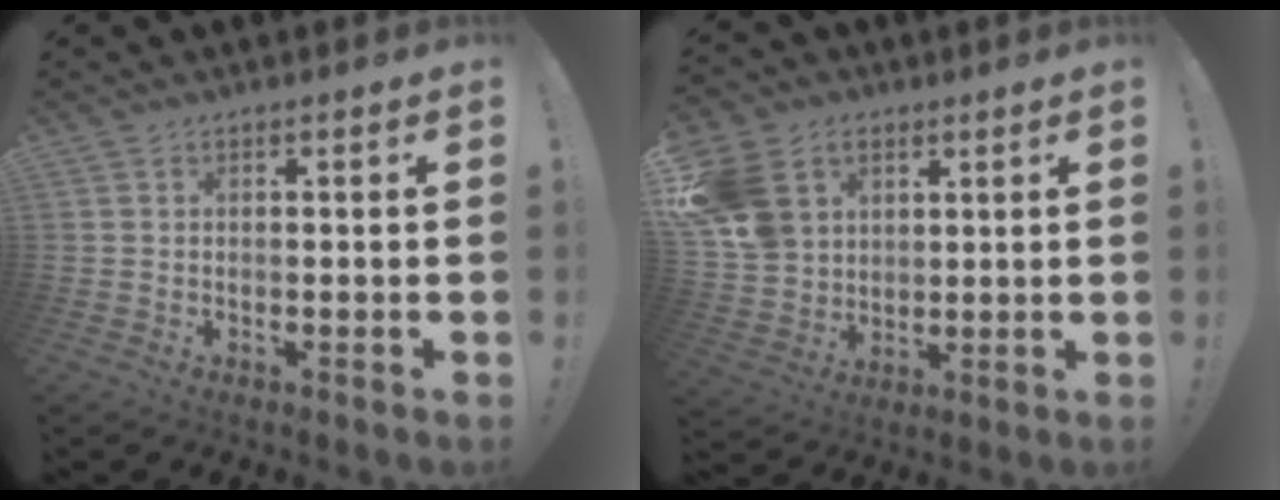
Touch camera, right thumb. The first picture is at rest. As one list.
[{"total": 15.1, "force": [6.1, 11.7, 7.3], "torque": [-0.125, -0.019, 0.127]}]